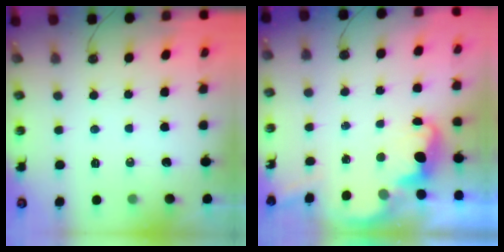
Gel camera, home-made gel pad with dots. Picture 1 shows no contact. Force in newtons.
{"total": 4.0, "press": 3.9, "slide": 0.6}